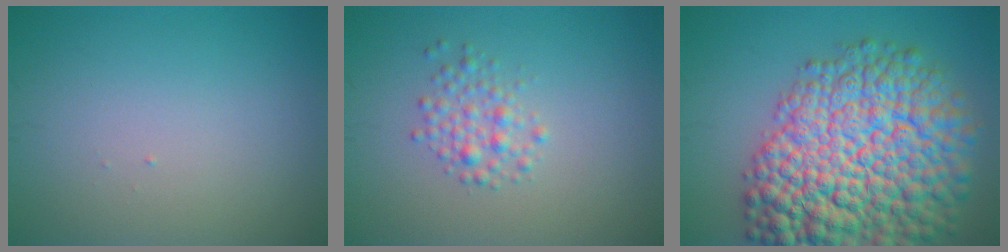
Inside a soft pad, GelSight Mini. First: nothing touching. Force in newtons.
{"total": 2.0, "press": 2.0, "slide": 0.1}
{"total": 16.1, "press": 16.1, "slide": 0.7}